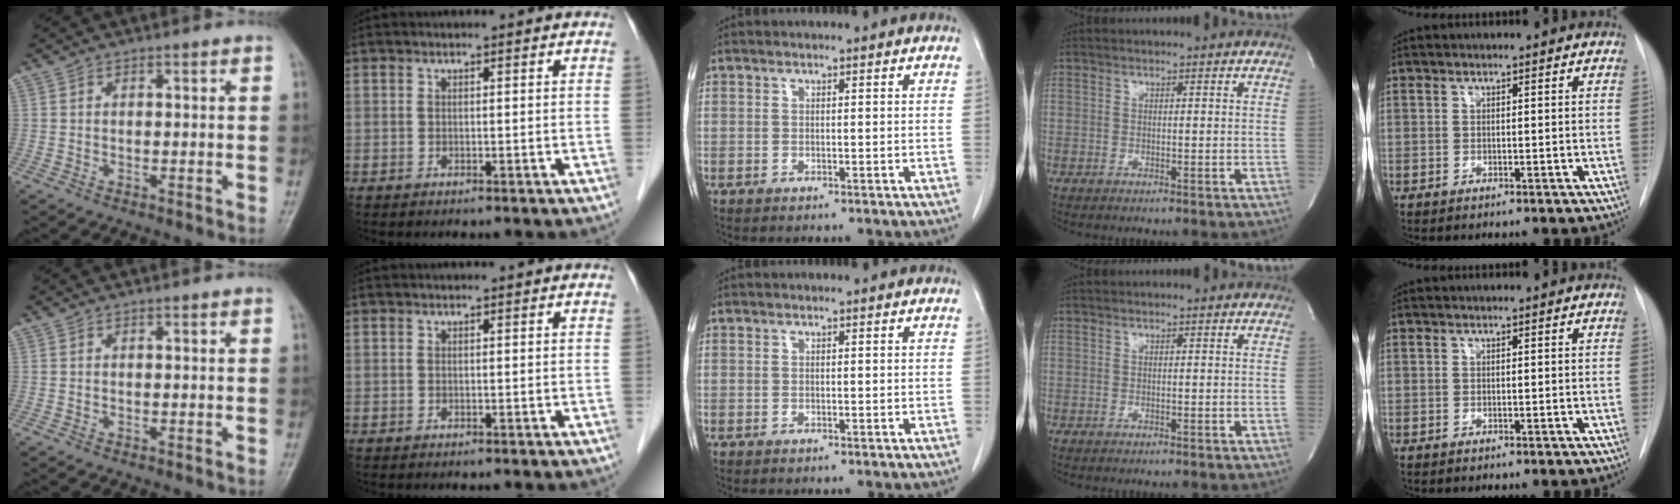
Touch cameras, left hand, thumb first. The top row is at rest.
{}